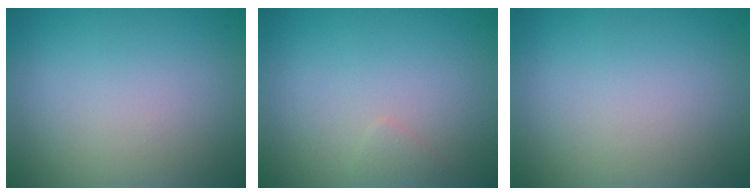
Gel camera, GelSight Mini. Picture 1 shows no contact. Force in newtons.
{"total": 0.7, "press": 0.7, "slide": 0.0}
{"total": 0.0}